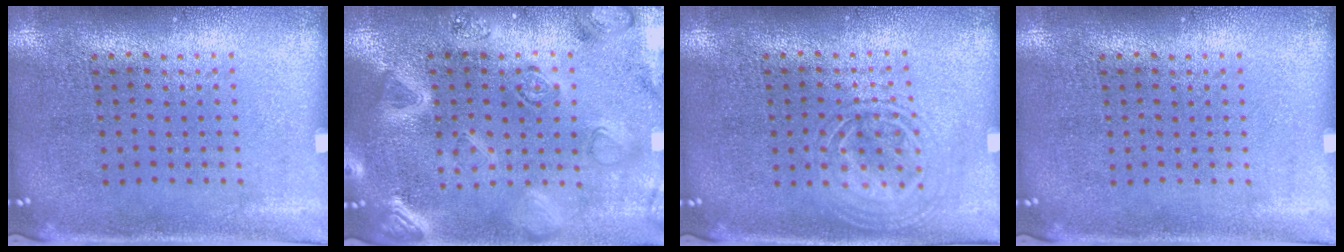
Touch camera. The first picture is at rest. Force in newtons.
{"total": 3.1, "press": 2.9, "slide": 0.9}
{"total": 1.2, "press": 1.2, "slide": 0.1}
{"total": 0.0}